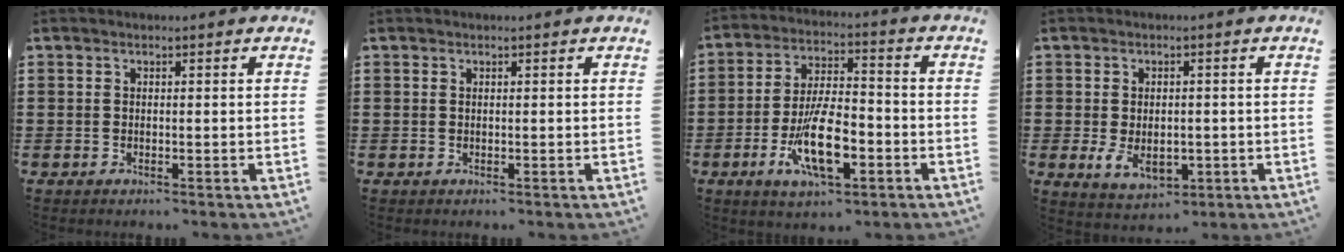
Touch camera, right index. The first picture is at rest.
{"total": 0.0}
{"total": 11.1, "force": [-3.9, 4.4, 9.4], "torque": [-0.195, -0.004, -0.070]}
{"total": 4.2, "force": [-0.8, 2.6, 3.2], "torque": [-0.066, -0.002, -0.020]}